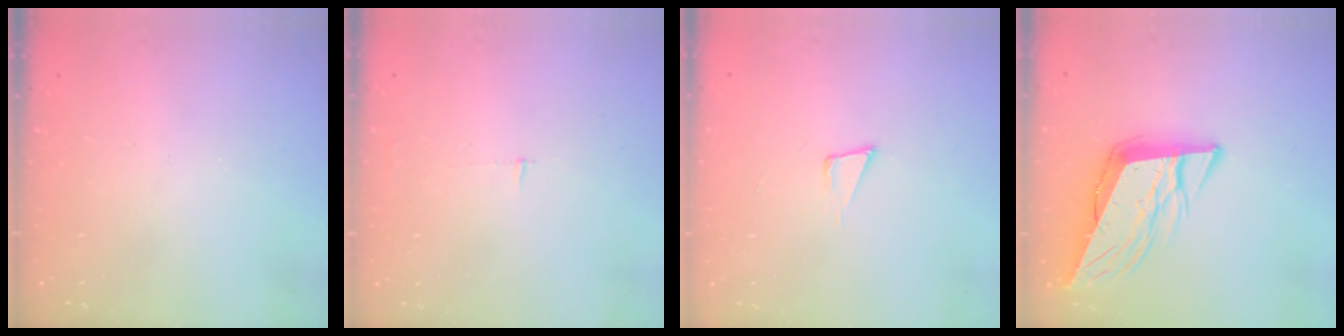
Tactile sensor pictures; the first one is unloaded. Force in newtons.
{"total": 2.5, "press": 2.5, "slide": 0.2}
{"total": 4.1, "press": 2.6, "slide": 3.2}
{"total": 11.8, "press": 11.2, "slide": 3.6}